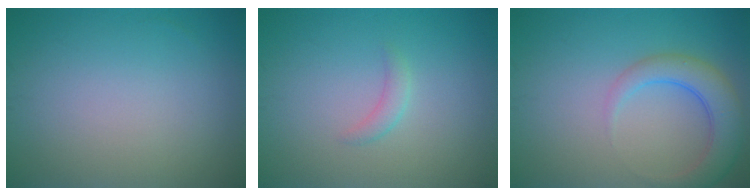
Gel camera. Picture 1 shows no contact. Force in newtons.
{"total": 1.2, "press": 1.1, "slide": 0.0}
{"total": 4.3, "press": 4.3, "slide": 0.3}